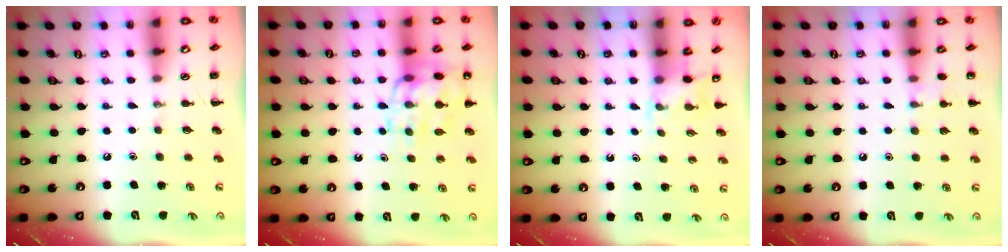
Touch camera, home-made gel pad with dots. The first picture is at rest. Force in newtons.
{"total": 15.7, "press": 15.4, "slide": 3.0}
{"total": 2.5, "press": 2.4, "slide": 0.9}
{"total": 6.3, "press": 6.0, "slide": 1.9}